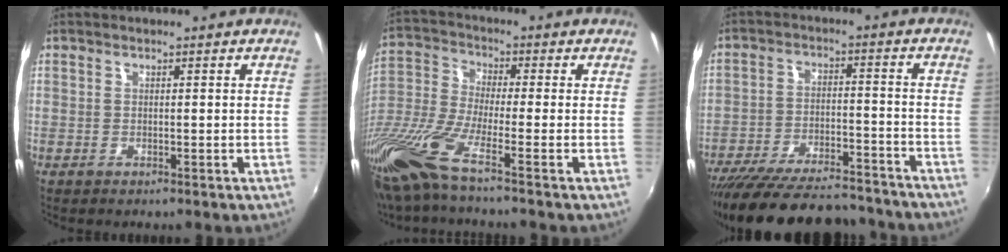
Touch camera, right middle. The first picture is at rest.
{"total": 12.4, "force": [-8.5, 0.4, 9.0], "torque": [-0.199, -0.032, -0.174]}
{"total": 24.6, "force": [-21.5, 6.1, 10.2], "torque": [-0.197, -0.021, -0.301]}